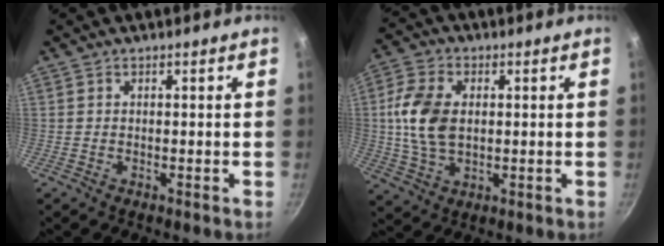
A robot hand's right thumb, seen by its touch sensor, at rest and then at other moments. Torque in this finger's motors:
{"motor_torque": [1.30, 1.06, 0.99, -0.76, 0.05]}